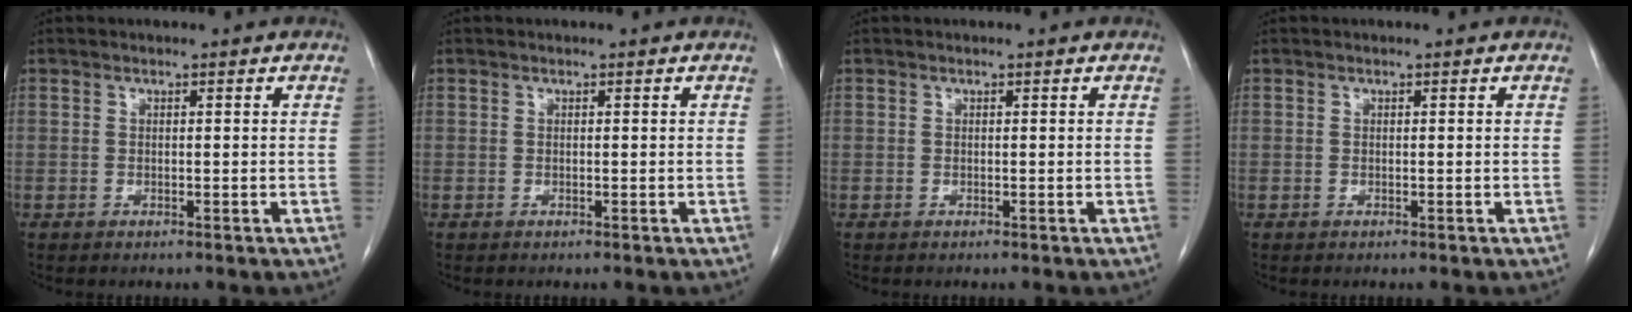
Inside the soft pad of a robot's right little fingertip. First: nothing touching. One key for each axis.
{"total": 0.0}
{"total": 0.0}
{"total": 0.0}